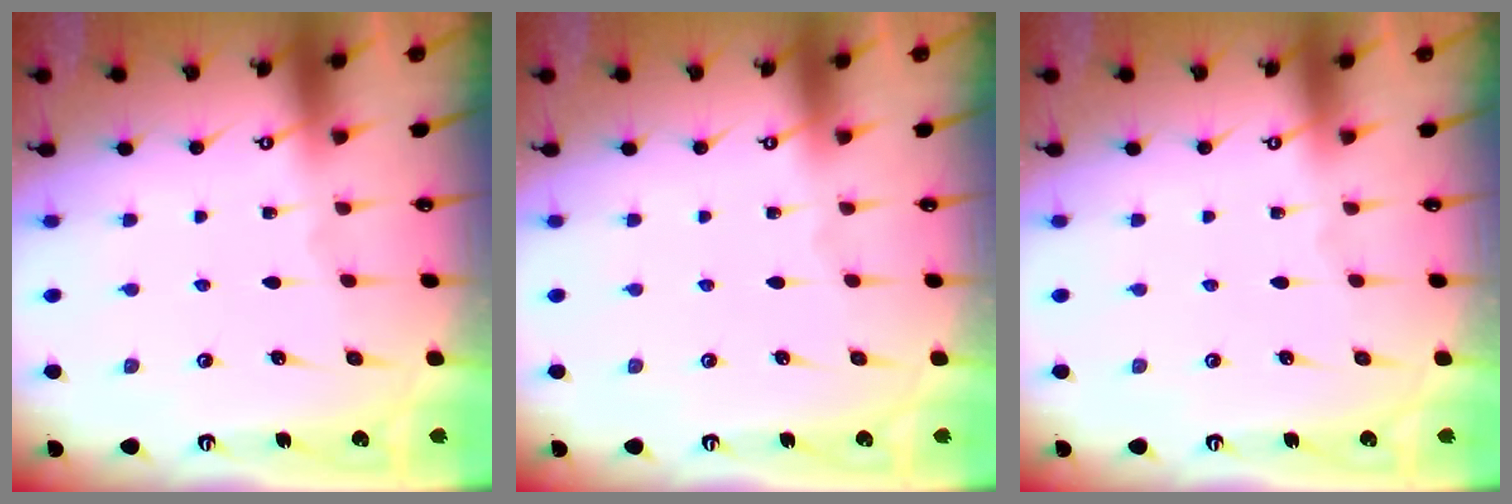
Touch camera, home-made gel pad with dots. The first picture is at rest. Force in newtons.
{"total": 0.0}
{"total": 0.0}